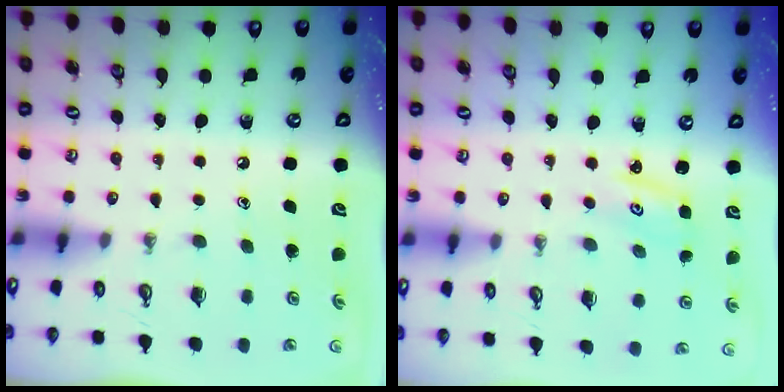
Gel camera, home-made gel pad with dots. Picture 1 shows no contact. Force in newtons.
{"total": 2.0, "press": 2.0, "slide": 0.2}